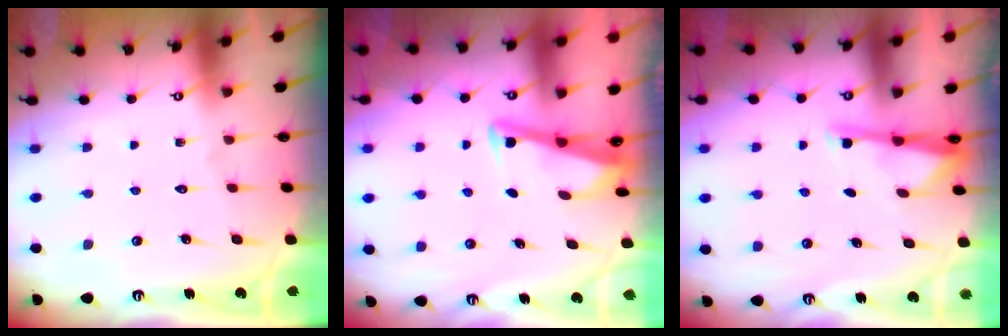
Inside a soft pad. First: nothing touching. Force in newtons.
{"total": 3.4, "press": 3.4, "slide": 0.3}
{"total": 3.9, "press": 3.7, "slide": 1.1}